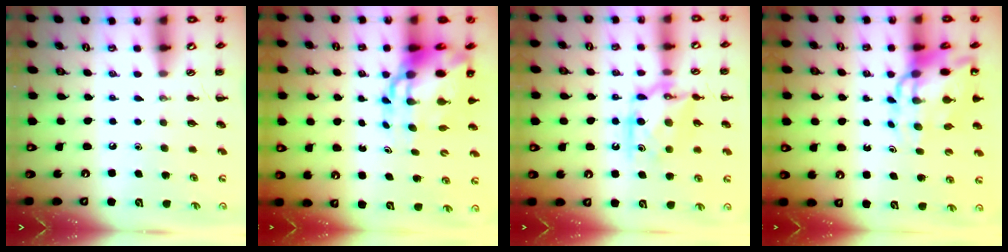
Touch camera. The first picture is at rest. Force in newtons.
{"total": 11.7, "press": 11.2, "slide": 3.2}
{"total": 11.9, "press": 11.9, "slide": 0.5}
{"total": 12.4, "press": 12.0, "slide": 3.3}